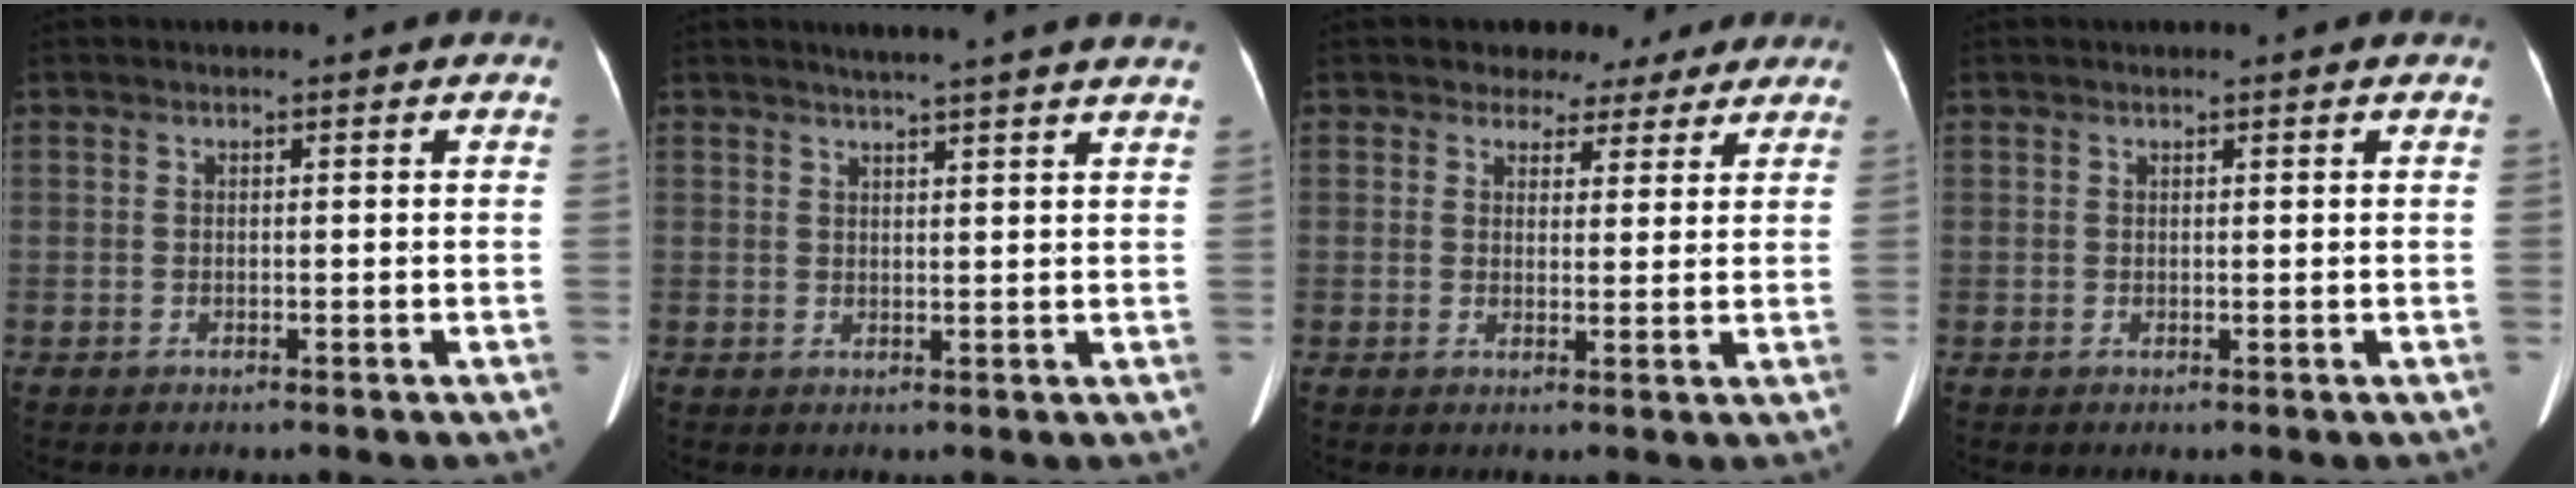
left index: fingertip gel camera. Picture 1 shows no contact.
{"total": 9.7, "force": [8.5, -0.6, 4.7], "torque": [-0.064, 0.014, 0.087]}
{"total": 5.6, "force": [4.4, 3.4, 0.6], "torque": [-0.001, 0.006, 0.046]}
{"total": 0.0}